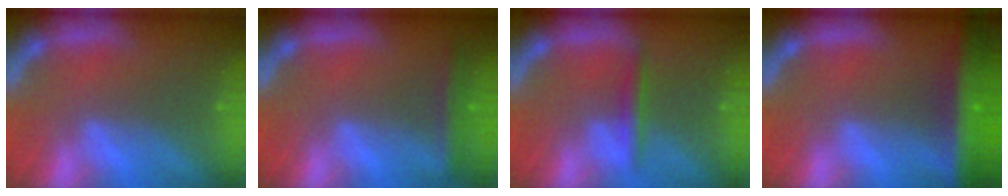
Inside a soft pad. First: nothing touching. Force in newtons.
{"total": 2.4}
{"total": 1.9}
{"total": 8.6}